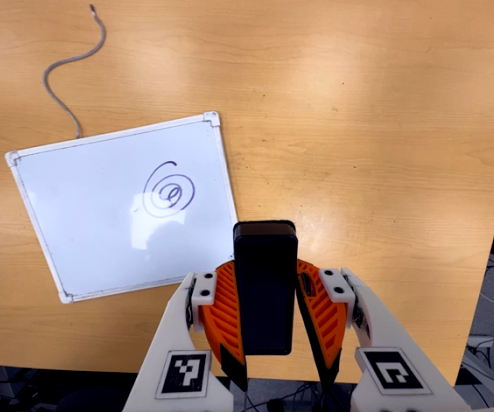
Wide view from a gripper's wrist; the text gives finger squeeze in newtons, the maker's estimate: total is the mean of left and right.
{"total": 8.0, "left": 6.2, "right": 9.7}